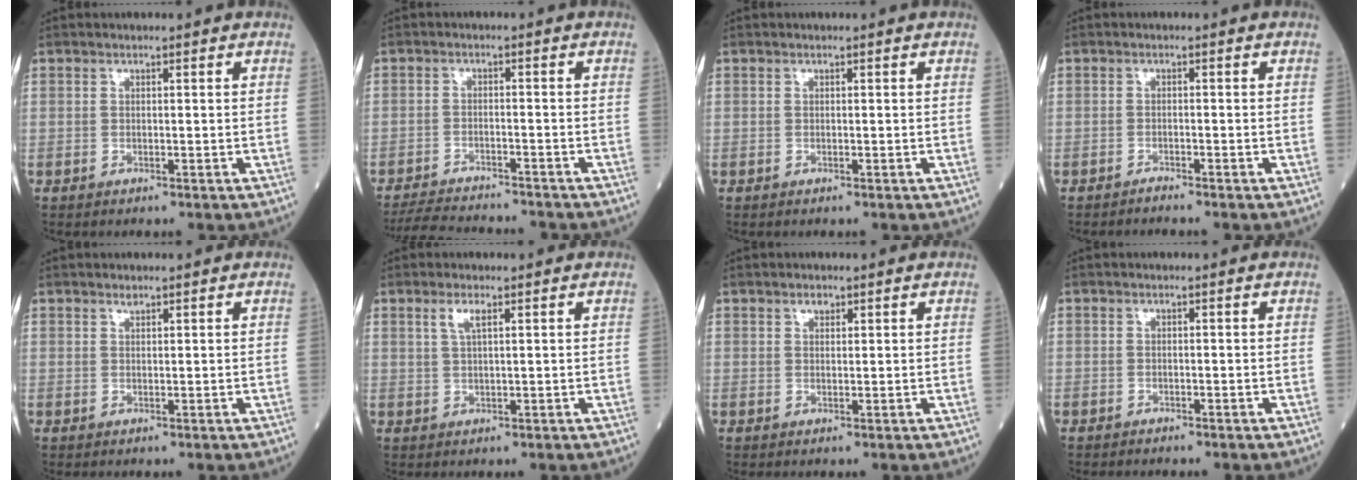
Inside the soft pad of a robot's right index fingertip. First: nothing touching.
{"total": 9.5, "force": [-9.1, 1.2, 2.7], "torque": [-0.043, -0.005, -0.140]}
{"total": 0.0}
{"total": 1.0, "force": [-1.0, -0.3, 0.1], "torque": [-0.003, 0.001, -0.017]}
{"total": 0.6, "force": [0.6, 0.2, 0.2], "torque": [-0.008, -0.004, 0.010]}
{"total": 2.4, "force": [1.2, 0.4, 2.0], "torque": [-0.047, 0.002, 0.025]}
{"total": 1.1, "force": [0.8, 0.6, 0.6], "torque": [-0.011, -0.001, 0.011]}
{"total": 0.8, "force": [-0.8, 0.3, 0.1], "torque": [-0.007, 0.001, -0.015]}